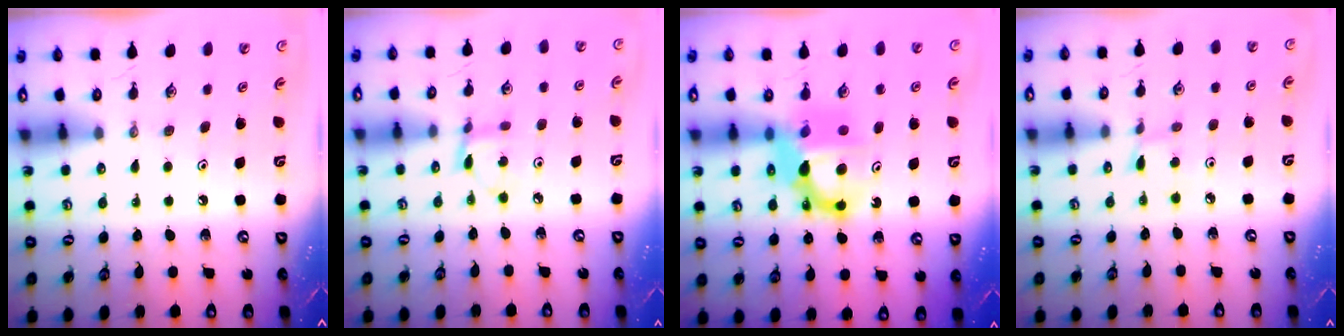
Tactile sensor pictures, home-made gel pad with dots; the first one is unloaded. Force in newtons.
{"total": 3.7, "press": 3.7, "slide": 0.2}
{"total": 11.5, "press": 11.5, "slide": 1.4}
{"total": 3.0, "press": 3.0, "slide": 0.5}